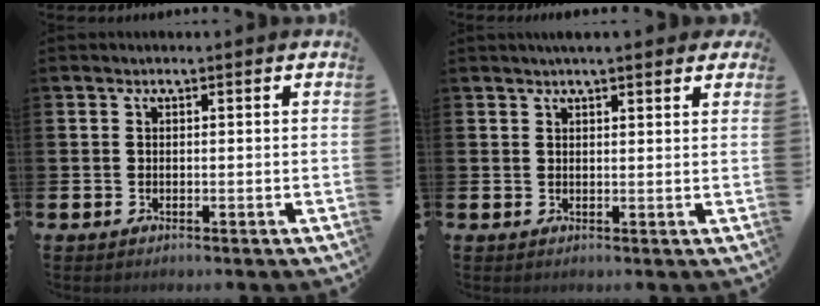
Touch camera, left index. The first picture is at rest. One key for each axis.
{"total": 2.7, "fx": 2.4, "fy": 0.4, "fz": 1.0, "tx": -0.013, "ty": -0.006, "tz": 0.042}